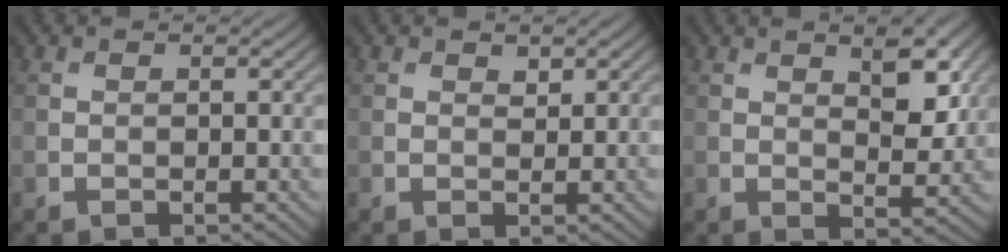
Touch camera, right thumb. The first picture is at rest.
{"total": 1.0, "force": [0.7, 0.5, 0.5], "torque": [-0.008, -0.002, 0.013]}
{"total": 5.0, "force": [2.4, 2.0, 3.9], "torque": [-0.065, -0.007, 0.038]}